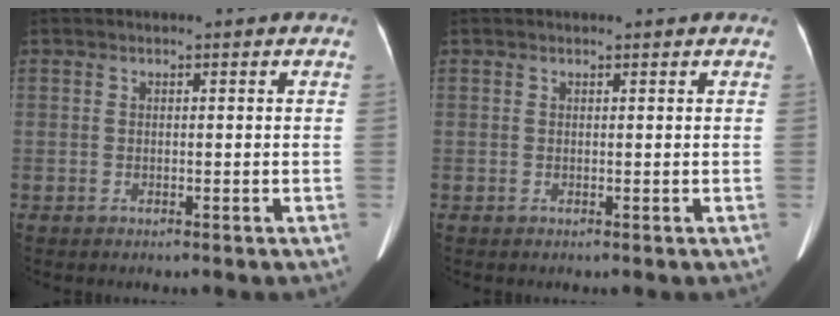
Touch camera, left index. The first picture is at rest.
{"total": 0.9, "force": [0.8, 0.1, 0.4], "torque": [-0.007, -0.002, 0.011]}